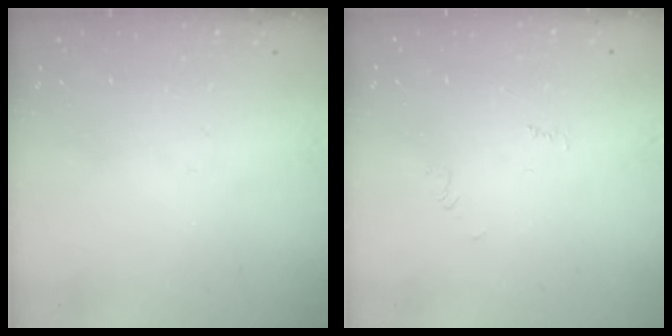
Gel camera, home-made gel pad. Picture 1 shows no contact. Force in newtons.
{"total": 2.5, "press": 2.5, "slide": 0.4}